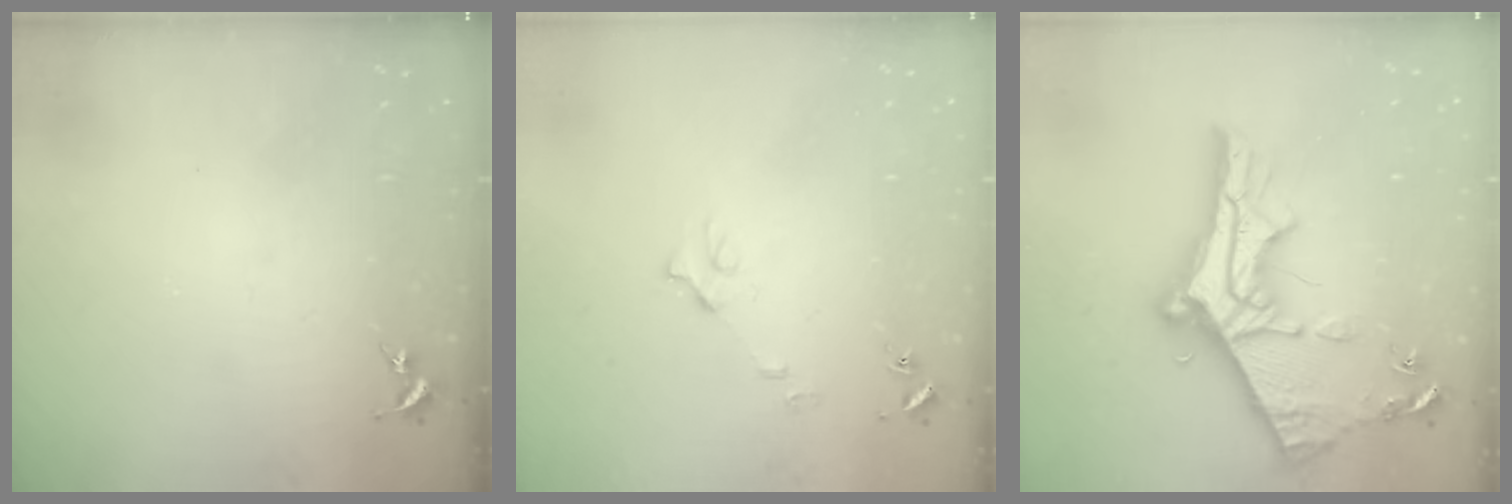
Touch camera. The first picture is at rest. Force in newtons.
{"total": 3.1, "press": 3.1, "slide": 0.3}
{"total": 11.2, "press": 11.1, "slide": 1.2}